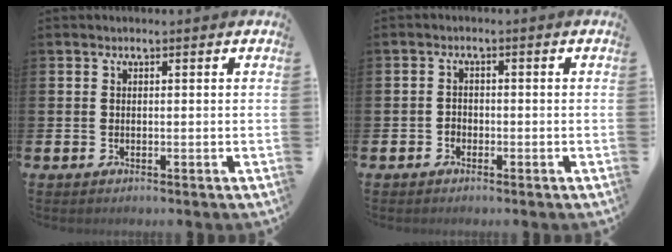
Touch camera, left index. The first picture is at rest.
{"total": 1.3, "force": [-0.7, 1.0, 0.3], "torque": [-0.001, 0.000, -0.017]}